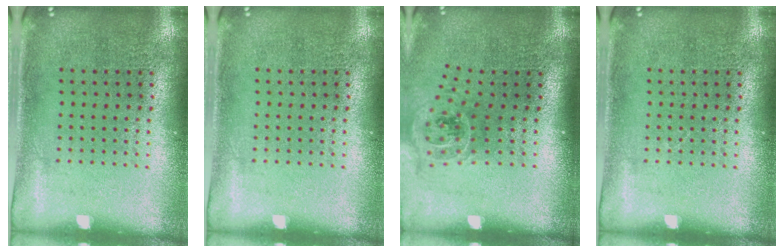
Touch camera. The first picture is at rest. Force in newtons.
{"total": 0.0}
{"total": 1.1, "press": 1.0, "slide": 0.5}
{"total": 0.0}